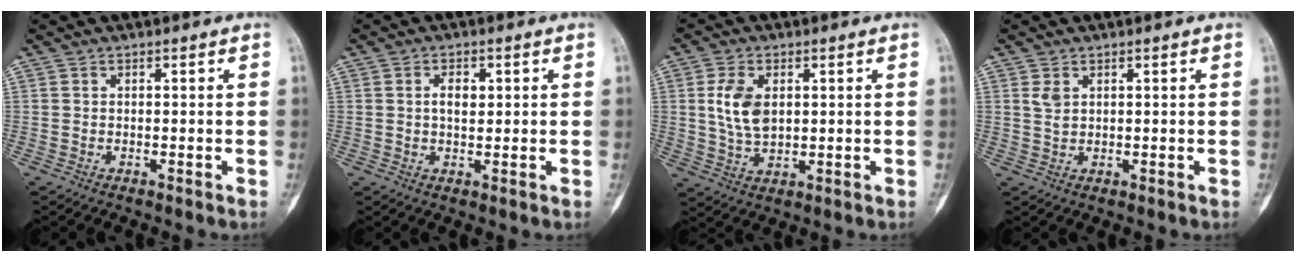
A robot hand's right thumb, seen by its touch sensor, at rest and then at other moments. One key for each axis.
{"total": 3.4, "fx": 0.8, "fy": 1.9, "fz": 2.6, "tx": -0.035, "ty": -0.002, "tz": 0.011}
{"total": 7.7, "fx": 1.6, "fy": 4.8, "fz": 5.9, "tx": -0.103, "ty": -0.006, "tz": 0.037}
{"total": 2.2, "fx": 1.1, "fy": 1.3, "fz": 1.3, "tx": -0.023, "ty": -0.004, "tz": 0.028}